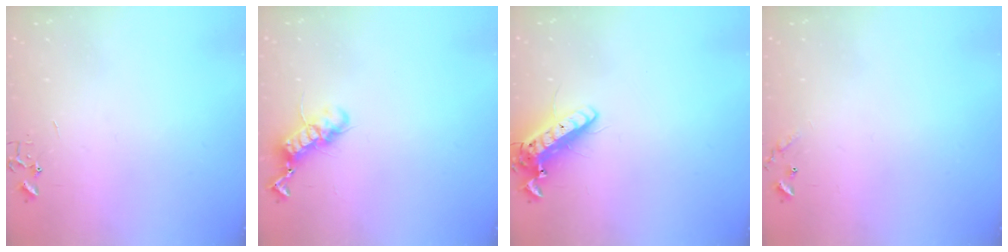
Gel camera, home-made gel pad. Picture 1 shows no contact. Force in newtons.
{"total": 11.8, "press": 11.8, "slide": 1.2}
{"total": 14.4, "press": 14.1, "slide": 2.7}
{"total": 6.6, "press": 6.6, "slide": 0.5}